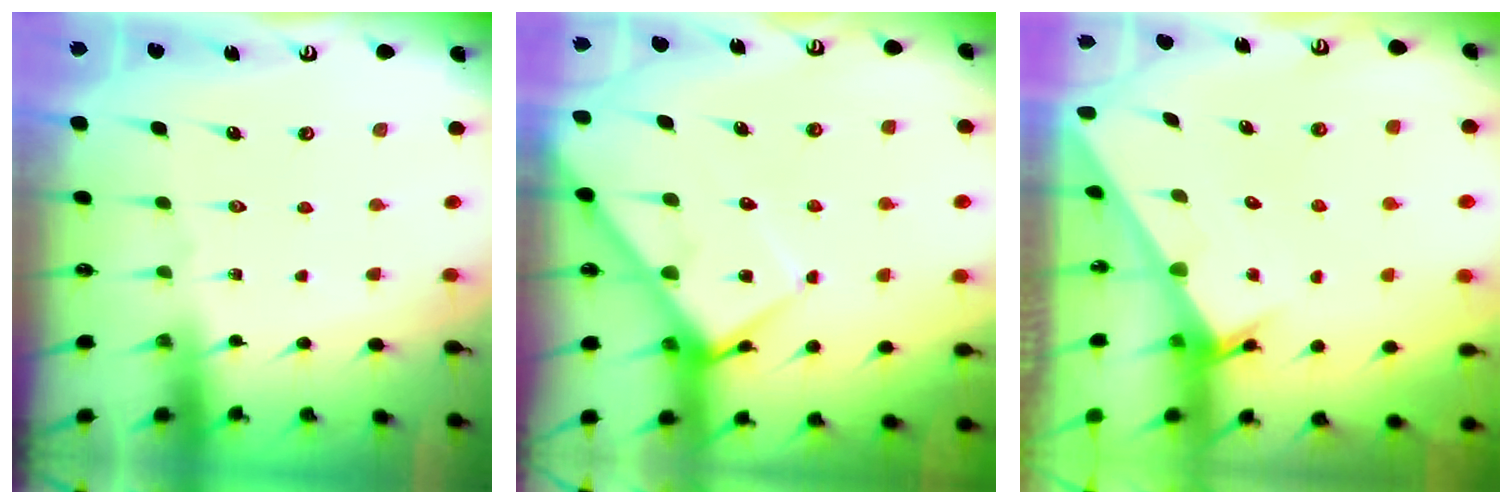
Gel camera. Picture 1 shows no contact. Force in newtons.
{"total": 10.1, "press": 10.1, "slide": 0.8}
{"total": 2.5, "press": 2.5, "slide": 0.1}